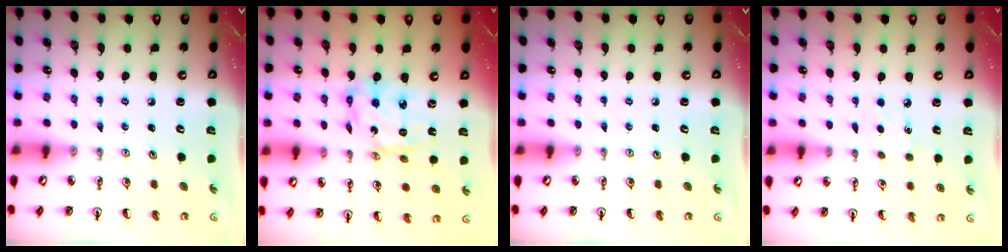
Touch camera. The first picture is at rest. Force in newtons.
{"total": 11.4, "press": 11.3, "slide": 1.0}
{"total": 0.0}
{"total": 3.9, "press": 3.8, "slide": 0.5}